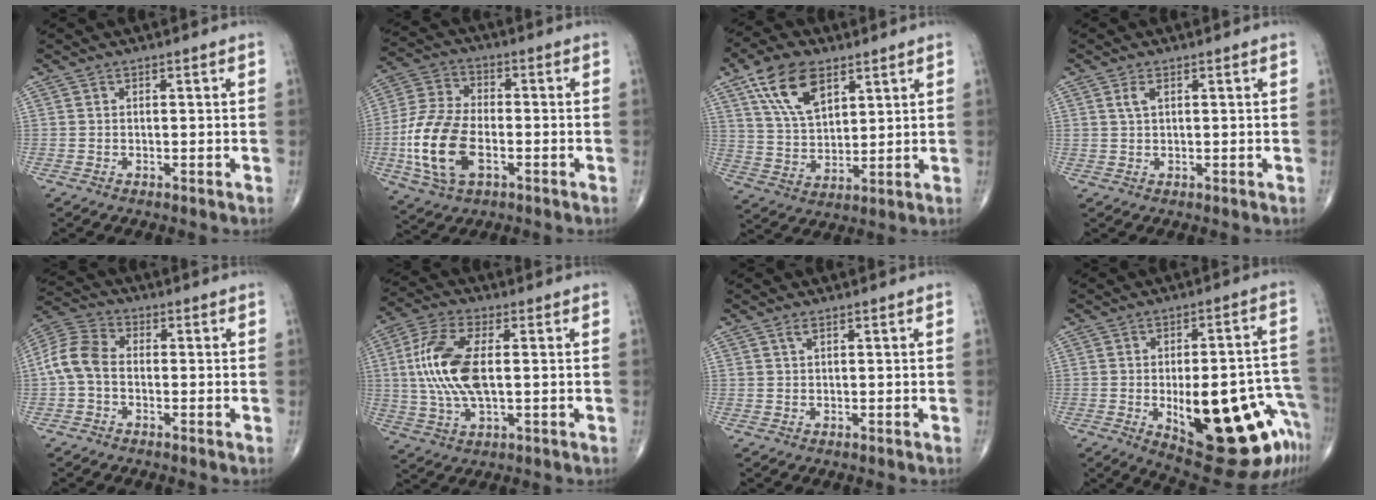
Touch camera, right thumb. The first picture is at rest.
{"total": 15.1, "force": [-3.8, 8.4, 11.9], "torque": [-0.250, 0.012, -0.072]}
{"total": 12.6, "force": [6.7, 6.7, 8.4], "torque": [-0.135, -0.022, 0.130]}
{"total": 1.9, "force": [0.8, 0.9, 1.5], "torque": [-0.033, 0.004, 0.020]}
{"total": 7.8, "force": [-0.9, 5.3, 5.7], "torque": [-0.115, 0.022, -0.032]}
{"total": 13.4, "force": [0.9, 5.9, 12.0], "torque": [-0.267, 0.006, 0.018]}
{"total": 0.9, "force": [0.6, 0.3, 0.7], "torque": [-0.016, 0.004, 0.013]}
{"total": 24.9, "force": [-8.7, 9.4, 21.4], "torque": [-0.213, 0.028, -0.091]}